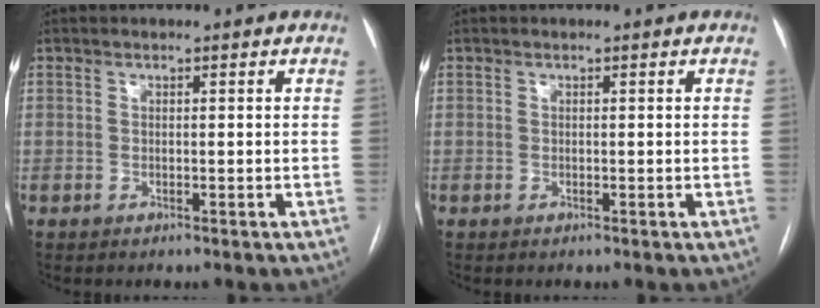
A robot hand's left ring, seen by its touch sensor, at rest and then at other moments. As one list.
[{"total": 0.0}]